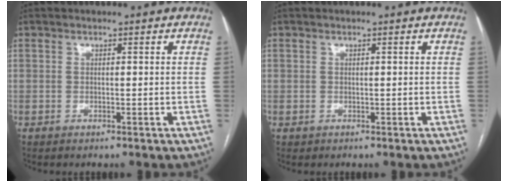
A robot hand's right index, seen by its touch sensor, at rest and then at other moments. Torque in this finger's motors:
{"motor_torque": [-0.51, 0.09, -1.05, -0.17]}